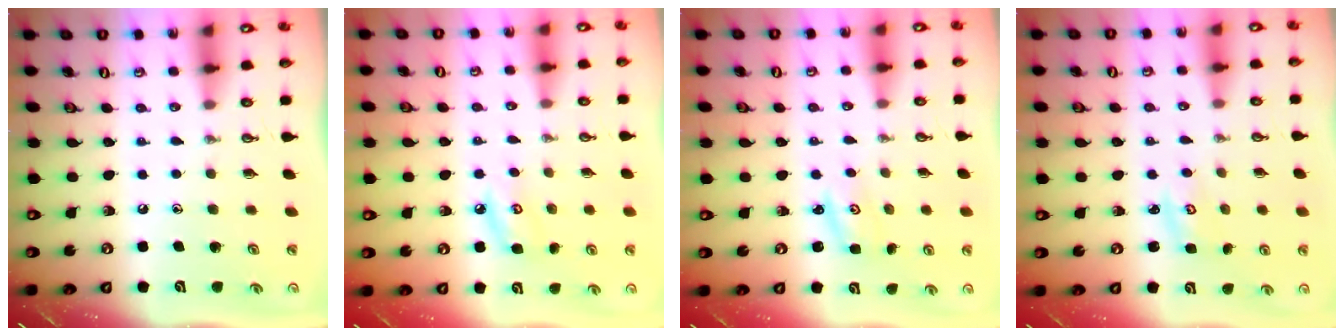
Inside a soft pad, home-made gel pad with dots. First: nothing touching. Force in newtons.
{"total": 7.6, "press": 7.6, "slide": 1.0}
{"total": 2.0, "press": 2.0, "slide": 0.2}
{"total": 2.9, "press": 2.8, "slide": 0.4}